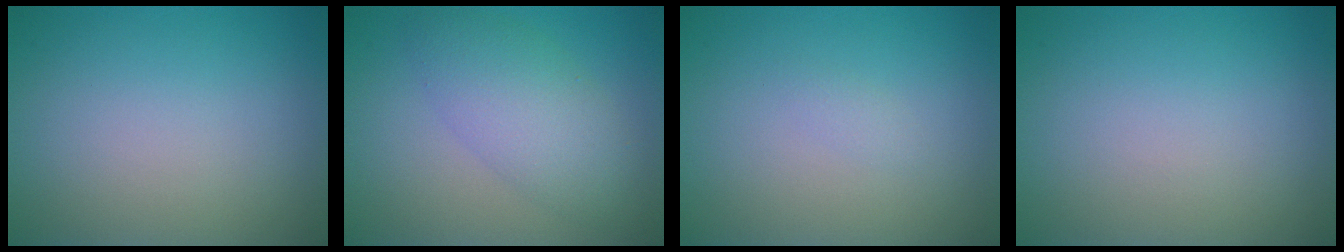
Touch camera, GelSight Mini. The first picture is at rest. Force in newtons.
{"total": 4.9, "press": 4.9, "slide": 0.1}
{"total": 0.6, "press": 0.6, "slide": 0.1}
{"total": 0.0}